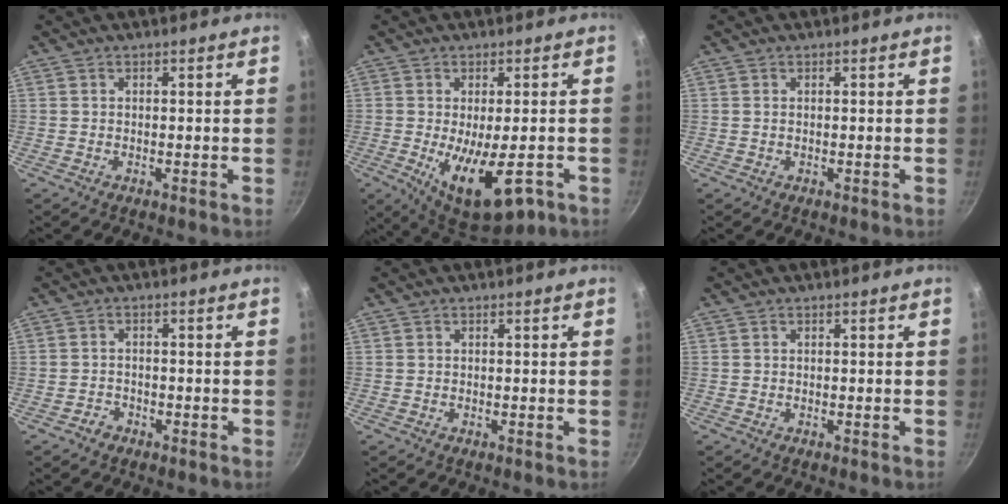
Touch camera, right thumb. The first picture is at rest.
{"total": 14.2, "force": [-4.9, 5.6, 12.1], "torque": [-0.164, -0.011, -0.060]}
{"total": 0.5, "force": [0.1, 0.3, 0.4], "torque": [-0.007, 0.001, 0.002]}
{"total": 1.9, "force": [-1.3, 1.3, 0.4], "torque": [0.000, 0.017, -0.021]}
{"total": 0.0}
{"total": 0.0}